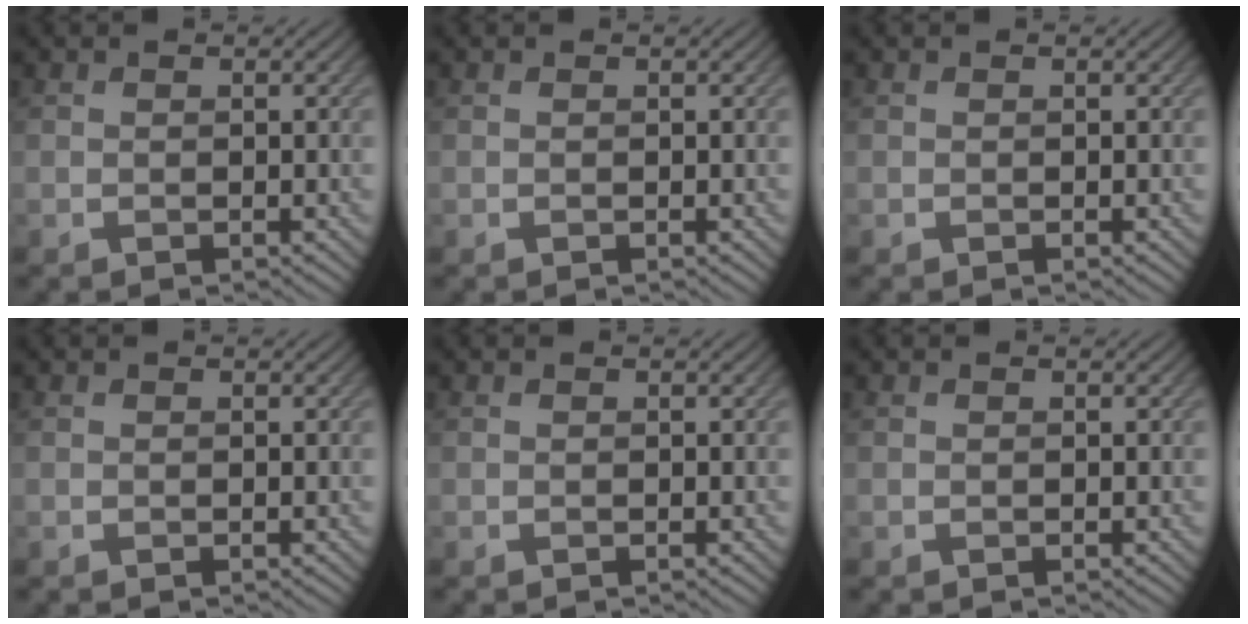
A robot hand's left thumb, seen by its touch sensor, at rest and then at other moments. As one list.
[{"total": 0.0}, {"total": 0.0}, {"total": 0.0}, {"total": 0.0}, {"total": 0.0}]